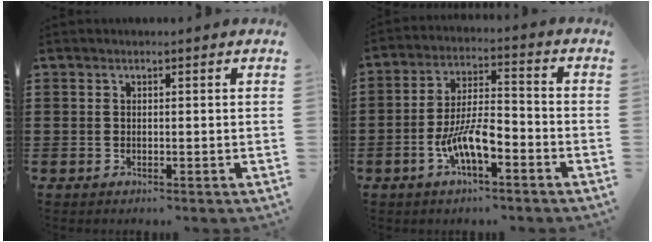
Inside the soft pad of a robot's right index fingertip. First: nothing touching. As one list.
[{"total": 8.6, "force": [-3.7, 2.8, 7.2], "torque": [-0.151, 0.000, -0.071]}]